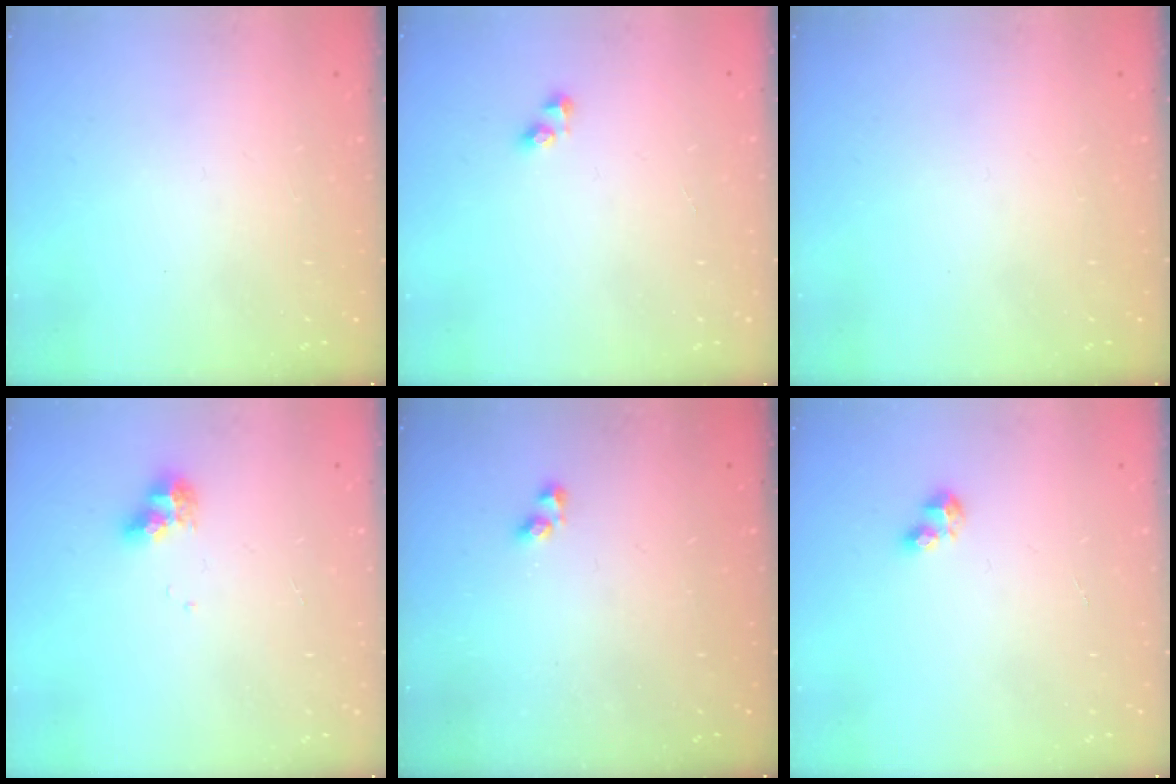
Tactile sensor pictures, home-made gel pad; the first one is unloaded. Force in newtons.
{"total": 2.5, "press": 2.5, "slide": 0.2}
{"total": 0.0}
{"total": 7.4, "press": 7.4, "slide": 0.5}
{"total": 2.9, "press": 2.9, "slide": 0.6}
{"total": 3.6, "press": 3.6, "slide": 0.5}